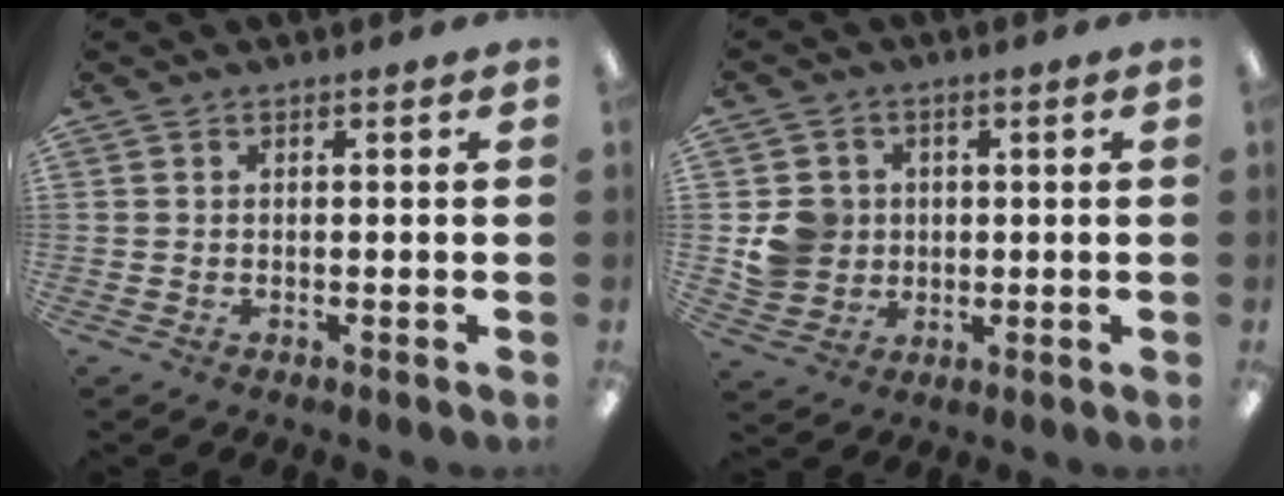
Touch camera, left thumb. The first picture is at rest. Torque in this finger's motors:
{"motor_torque": [-0.03, 0.09, 0.20, -0.20, 0.03]}